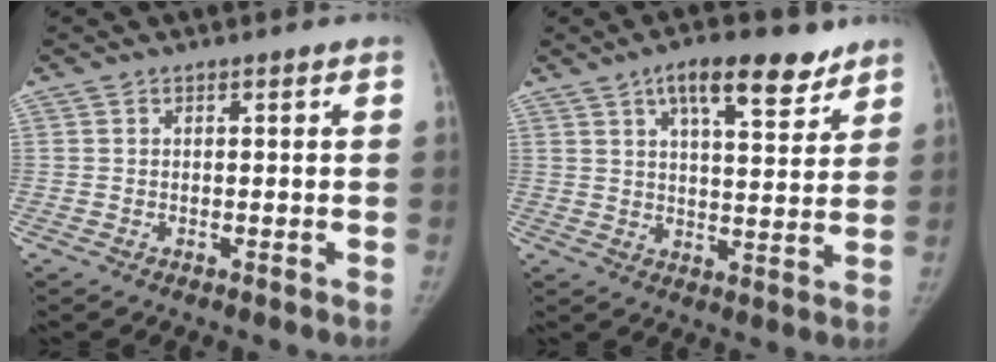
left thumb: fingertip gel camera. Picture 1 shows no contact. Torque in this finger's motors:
{"motor_torque": [0.13, 0.21, 1.12, -0.44, 0.04]}